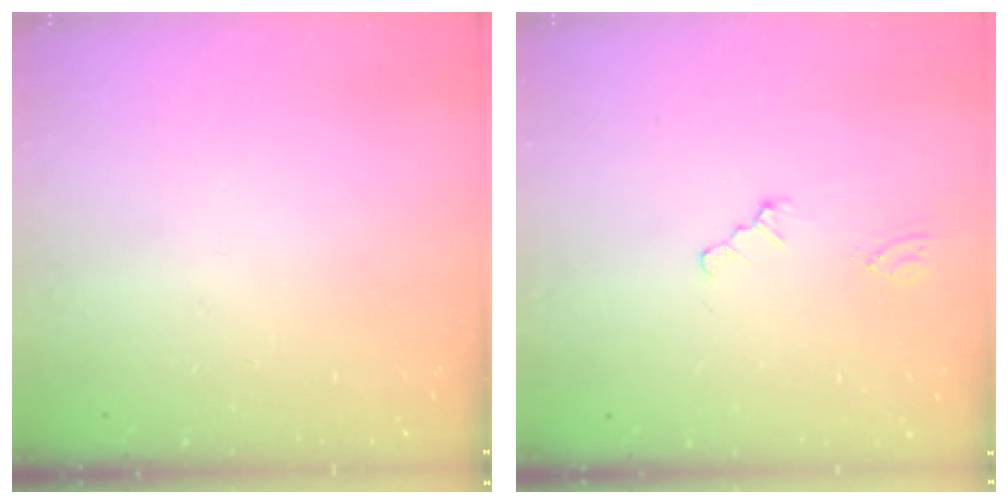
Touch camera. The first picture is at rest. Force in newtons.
{"total": 0.0}